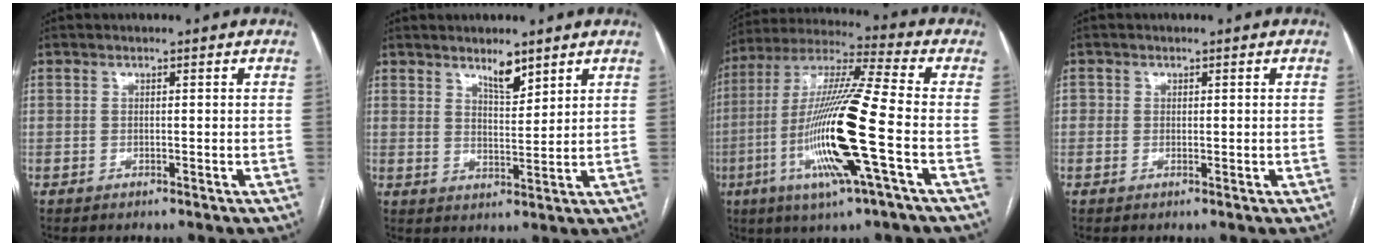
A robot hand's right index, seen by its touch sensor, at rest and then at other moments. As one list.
[{"total": 4.1, "force": [3.3, 1.0, 2.3], "torque": [-0.042, -0.007, 0.059]}, {"total": 18.5, "force": [-4.9, -0.1, 17.8], "torque": [-0.363, -0.014, -0.099]}, {"total": 1.4, "force": [0.0, 1.2, 0.7], "torque": [-0.011, 0.002, 0.002]}]